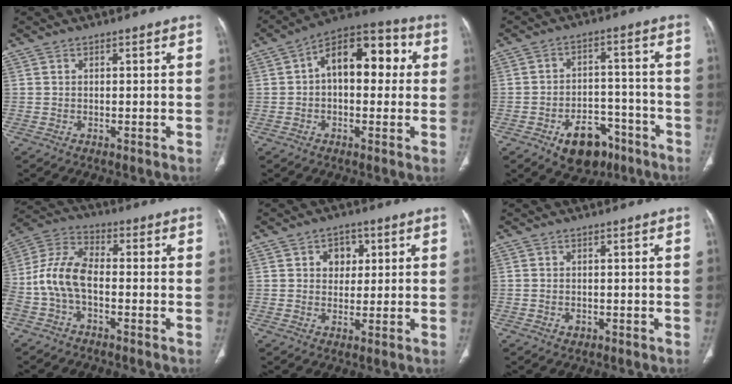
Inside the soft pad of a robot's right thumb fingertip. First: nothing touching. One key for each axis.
{"total": 14.2, "fx": 2.0, "fy": 8.3, "fz": 11.4, "tx": -0.129, "ty": 0.040, "tz": 0.020}
{"total": 11.3, "fx": -6.4, "fy": 7.2, "fz": 5.8, "tx": -0.051, "ty": 0.044, "tz": -0.086}
{"total": 11.8, "fx": -2.8, "fy": 6.4, "fz": 9.5, "tx": -0.206, "ty": 0.038, "tz": -0.061}
{"total": 5.0, "fx": 1.6, "fy": 4.0, "fz": 2.6, "tx": -0.009, "ty": -0.002, "tz": 0.020}
{"total": 1.3, "fx": -0.5, "fy": 1.0, "fz": 0.7, "tx": -0.011, "ty": 0.005, "tz": -0.003}